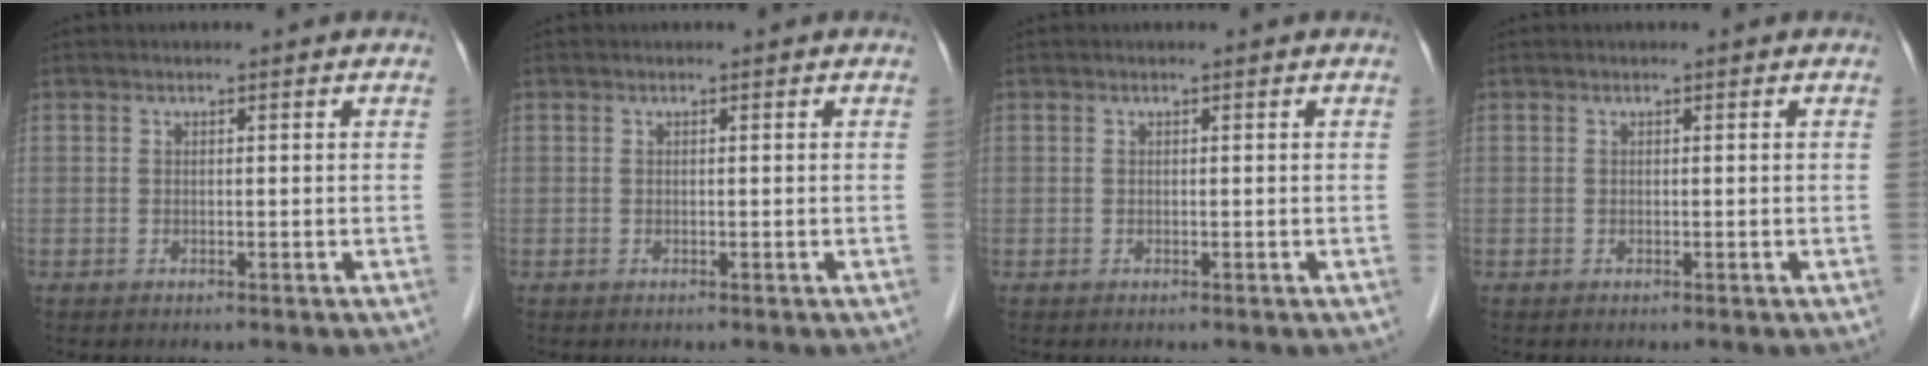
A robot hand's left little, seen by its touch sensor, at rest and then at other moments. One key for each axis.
{"total": 0.0}
{"total": 0.0}
{"total": 0.0}